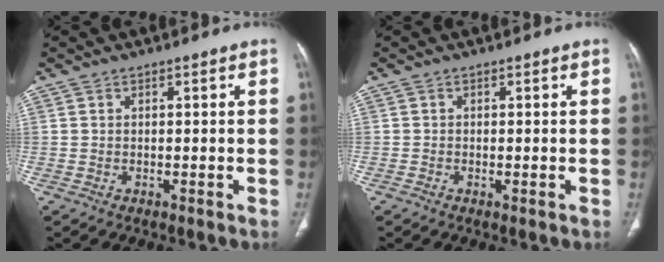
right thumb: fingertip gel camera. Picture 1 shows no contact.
{"total": 0.6, "force": [-0.3, 0.3, 0.4], "torque": [-0.008, -0.001, -0.006]}